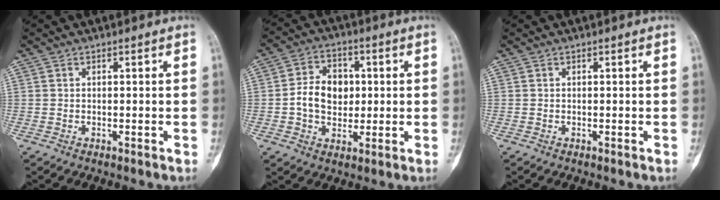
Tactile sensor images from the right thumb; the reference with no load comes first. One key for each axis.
{"total": 9.3, "fx": 0.2, "fy": 7.1, "fz": 6.0, "tx": -0.073, "ty": 0.011, "tz": -0.001}
{"total": 0.0}